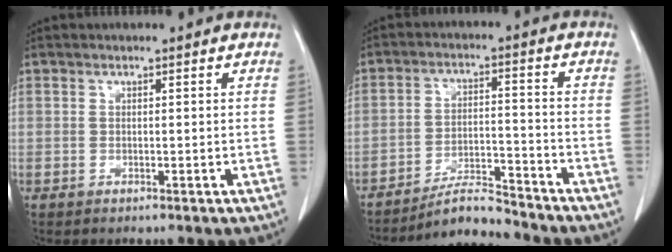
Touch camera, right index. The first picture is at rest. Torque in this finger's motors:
{"motor_torque": [-0.54, -0.48, -0.09, -0.02]}